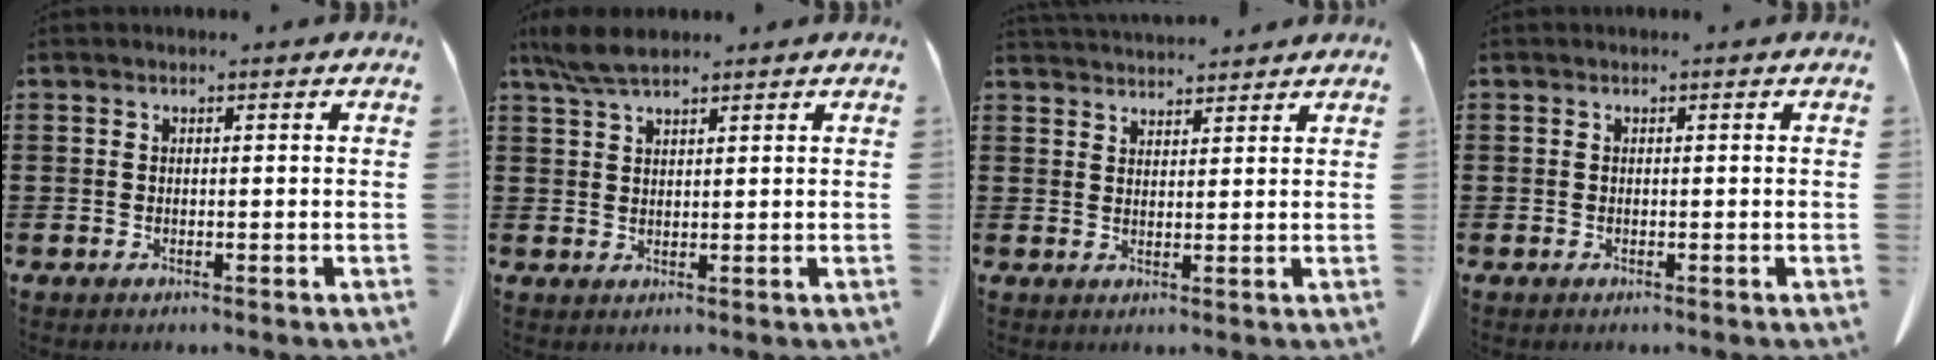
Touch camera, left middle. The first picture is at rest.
{"total": 4.6, "force": [3.5, 1.1, 2.8], "torque": [-0.063, -0.002, 0.065]}
{"total": 3.2, "force": [3.2, 0.2, 0.1], "torque": [-0.011, -0.010, 0.060]}
{"total": 0.0}